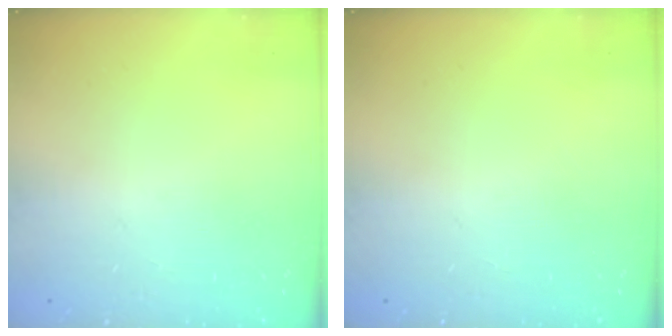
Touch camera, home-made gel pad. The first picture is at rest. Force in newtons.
{"total": 0.0}